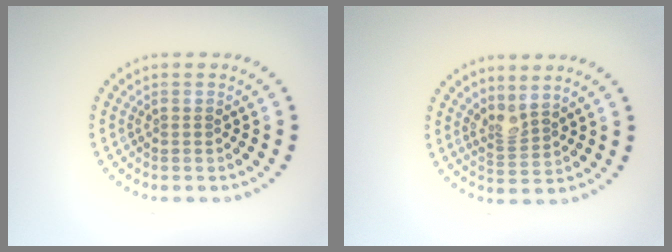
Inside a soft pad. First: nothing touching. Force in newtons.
{"total": 2.1, "press": 1.5, "slide": 1.5}